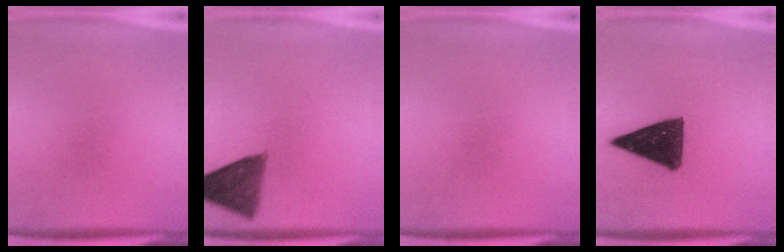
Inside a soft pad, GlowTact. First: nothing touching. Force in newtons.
{"total": 8.4}
{"total": 0.0}
{"total": 12.9}